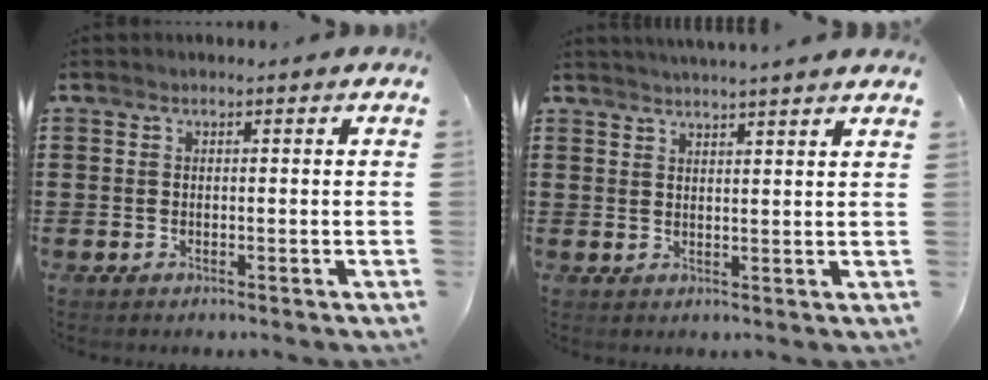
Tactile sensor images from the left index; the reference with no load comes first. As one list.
[{"total": 2.6, "force": [2.5, -0.7, 0.3], "torque": [-0.012, -0.011, 0.044]}]